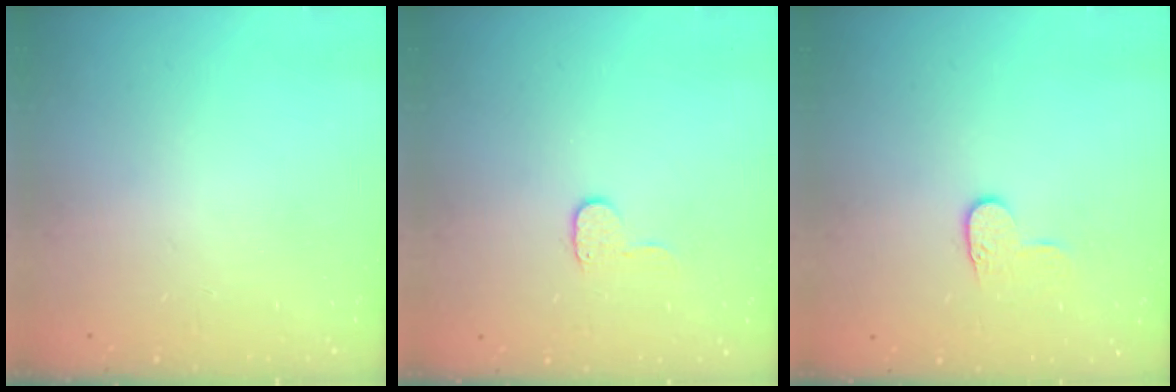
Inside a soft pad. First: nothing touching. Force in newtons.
{"total": 4.6, "press": 4.6, "slide": 0.4}
{"total": 5.8, "press": 5.8, "slide": 0.6}